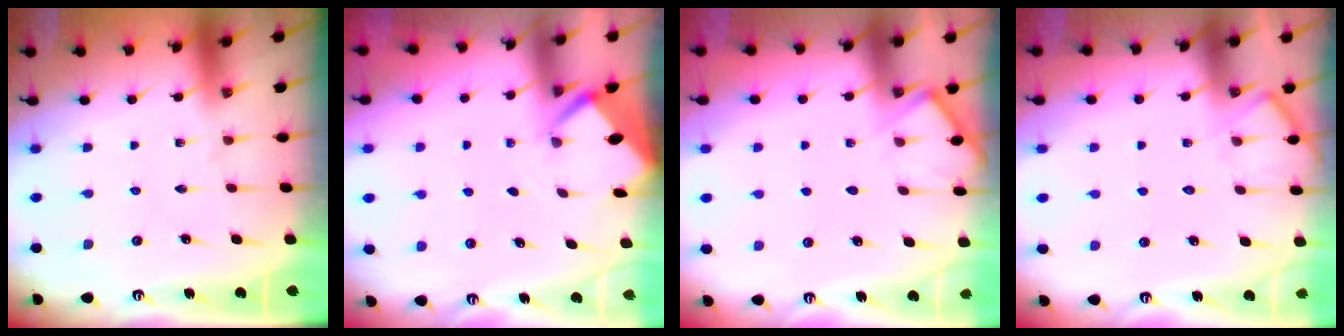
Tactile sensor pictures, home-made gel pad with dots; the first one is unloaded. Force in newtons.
{"total": 2.2, "press": 2.2, "slide": 0.2}
{"total": 6.2, "press": 6.2, "slide": 0.4}
{"total": 7.5, "press": 7.4, "slide": 0.7}